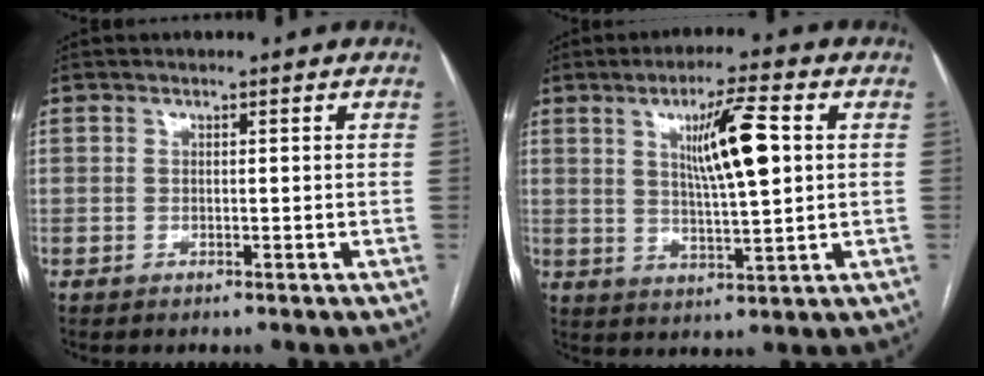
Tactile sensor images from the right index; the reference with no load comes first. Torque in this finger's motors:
{"motor_torque": [0.42, 0.15, 0.28, 0.13]}